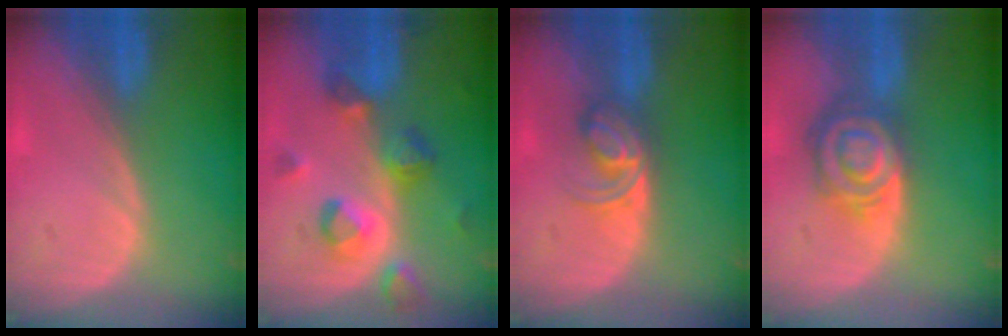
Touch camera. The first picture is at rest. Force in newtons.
{"total": 8.1, "press": 7.7, "slide": 2.7}
{"total": 5.7, "press": 4.9, "slide": 2.9}
{"total": 8.1, "press": 7.0, "slide": 3.9}